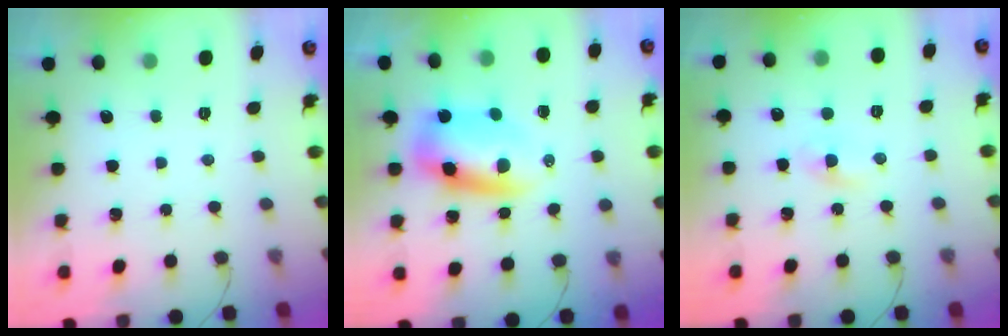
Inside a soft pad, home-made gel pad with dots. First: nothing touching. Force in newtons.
{"total": 8.0, "press": 7.7, "slide": 2.1}
{"total": 1.8, "press": 1.5, "slide": 0.9}